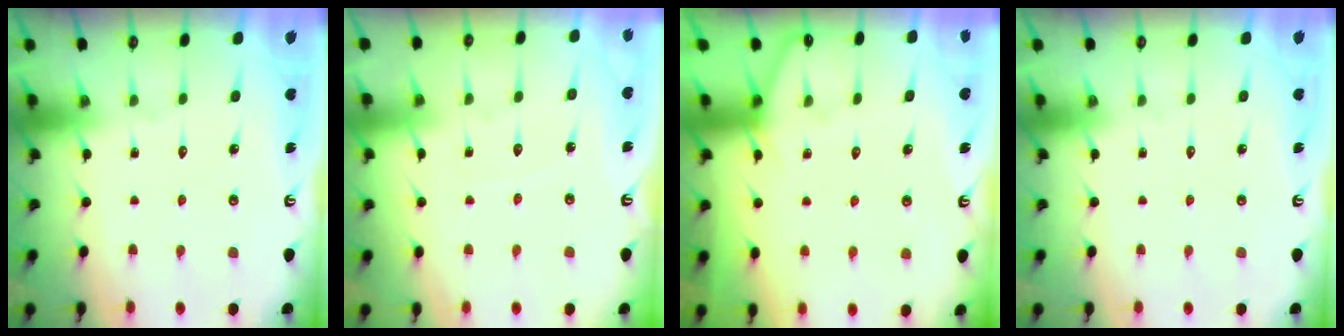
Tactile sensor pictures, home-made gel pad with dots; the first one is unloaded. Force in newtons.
{"total": 2.5, "press": 2.5, "slide": 0.4}
{"total": 4.2, "press": 4.2, "slide": 0.5}
{"total": 0.0}